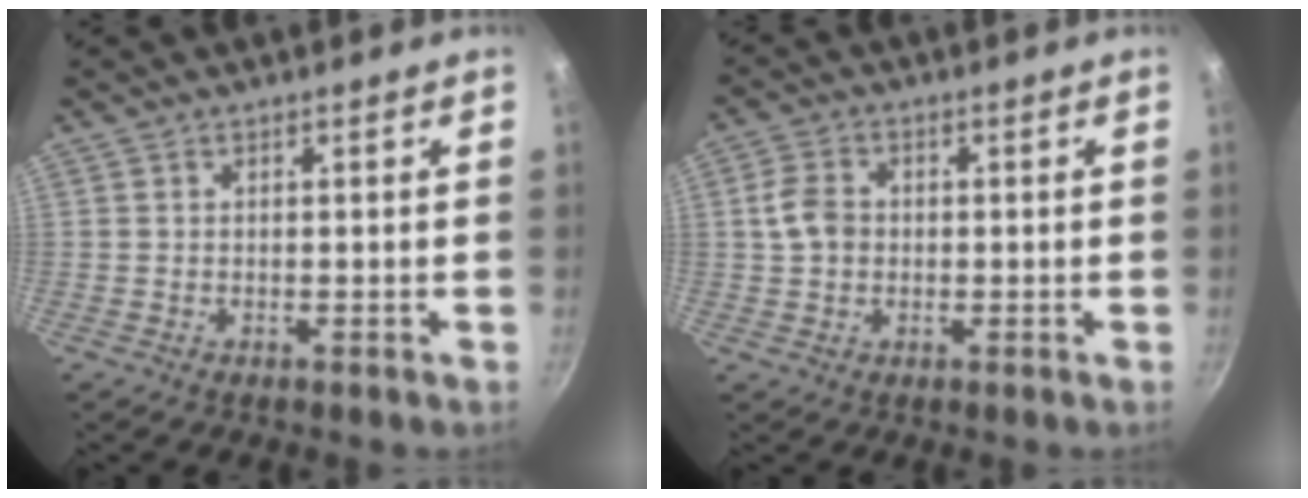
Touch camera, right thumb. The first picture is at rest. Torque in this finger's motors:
{"motor_torque": [-0.18, 0.26, 0.39, 0.41, 0.07]}